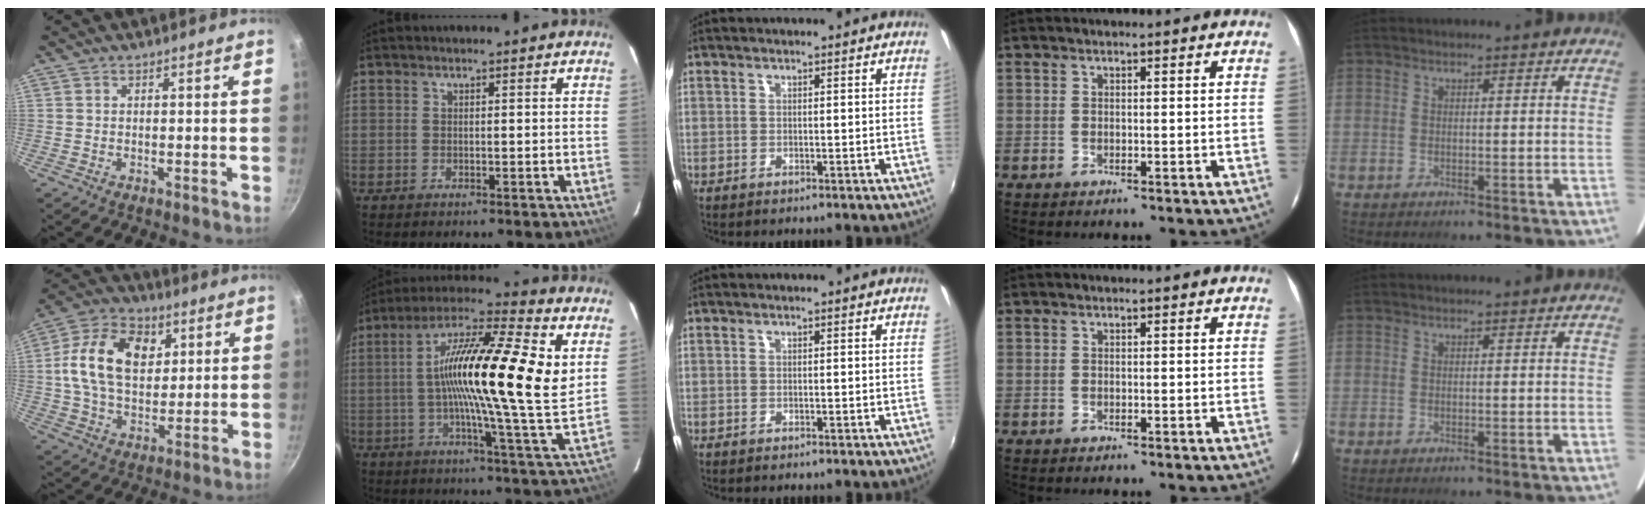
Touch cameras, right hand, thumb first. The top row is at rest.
{"thumb": {"total": 15.9, "force": [3.7, 11.0, 11.0], "torque": [-0.172, 0.003, 0.053]}, "index": {"total": 21.8, "force": [5.2, 2.8, 21.0], "torque": [-0.353, 0.025, 0.055]}}